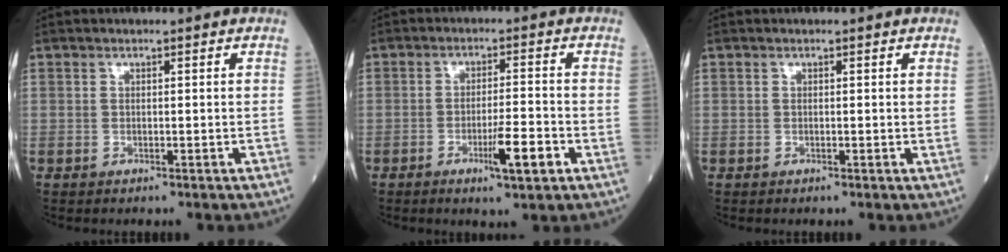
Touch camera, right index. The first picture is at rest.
{"total": 6.1, "force": [-2.7, 0.5, 5.5], "torque": [-0.089, -0.005, -0.043]}
{"total": 0.0}